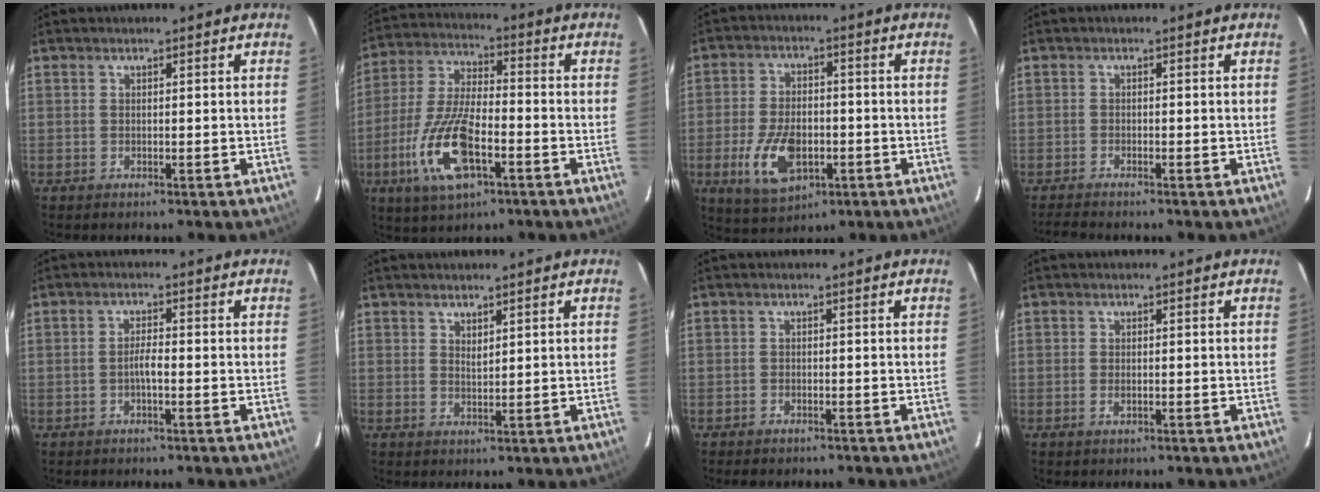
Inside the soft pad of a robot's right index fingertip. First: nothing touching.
{"total": 15.5, "force": [-6.0, 5.8, 13.0], "torque": [-0.283, -0.012, -0.113]}
{"total": 11.7, "force": [-3.7, 6.6, 8.9], "torque": [-0.187, -0.005, -0.055]}
{"total": 3.1, "force": [-2.9, 0.2, 1.3], "torque": [-0.037, -0.008, -0.052]}
{"total": 2.1, "force": [-0.9, 0.3, 1.9], "torque": [-0.037, 0.005, -0.018]}
{"total": 1.6, "force": [1.2, 0.6, 0.9], "torque": [-0.013, 0.000, 0.022]}
{"total": 2.7, "force": [-2.3, 1.1, 0.9], "torque": [-0.026, -0.006, -0.037]}
{"total": 1.3, "force": [-0.4, 0.7, 1.0], "torque": [-0.020, 0.000, -0.007]}